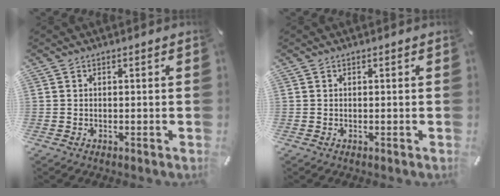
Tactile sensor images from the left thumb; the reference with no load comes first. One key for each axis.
{"total": 0.0}